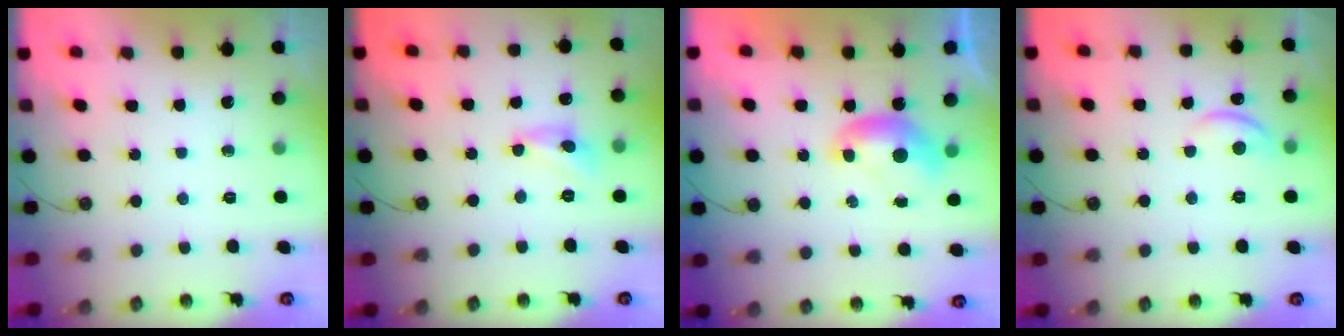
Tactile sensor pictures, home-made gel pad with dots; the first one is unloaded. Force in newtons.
{"total": 2.5, "press": 2.5, "slide": 0.3}
{"total": 0.0}
{"total": 2.8, "press": 2.7, "slide": 0.4}